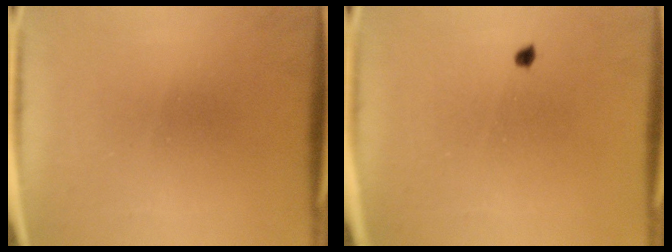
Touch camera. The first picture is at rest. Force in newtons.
{"total": 1.1}